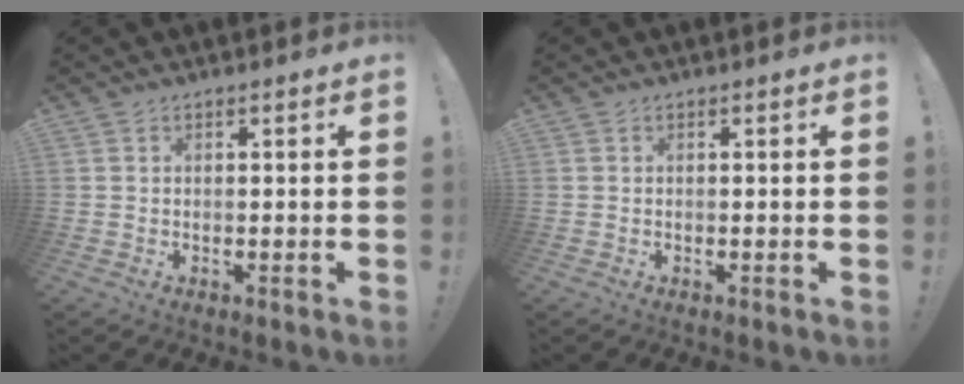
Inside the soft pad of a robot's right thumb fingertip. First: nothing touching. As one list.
[{"total": 0.0}]